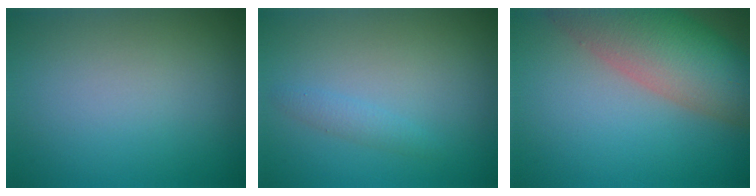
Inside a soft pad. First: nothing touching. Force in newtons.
{"total": 1.2, "press": 1.2, "slide": 0.1}
{"total": 10.0, "press": 10.0, "slide": 0.7}